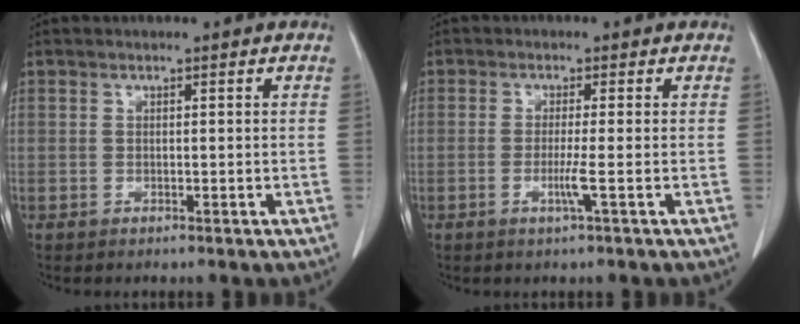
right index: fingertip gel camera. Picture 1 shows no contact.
{"total": 2.6, "force": [-0.8, -0.7, 2.3], "torque": [-0.048, -0.005, -0.017]}